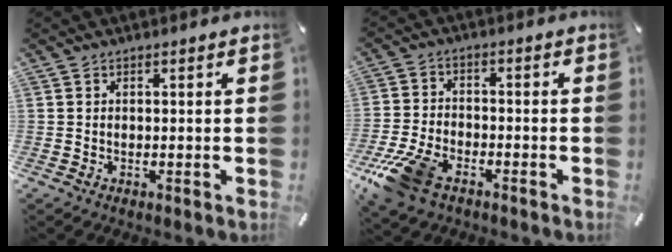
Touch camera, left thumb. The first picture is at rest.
{"total": 11.2, "force": [-6.9, 6.1, 6.4], "torque": [-0.139, 0.026, -0.129]}